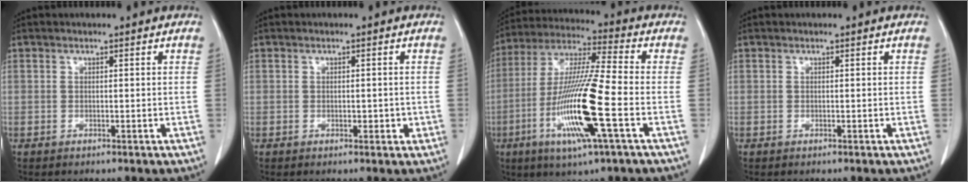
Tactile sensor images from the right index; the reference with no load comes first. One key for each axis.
{"total": 1.7, "fx": -0.3, "fy": 1.0, "fz": 1.4, "tx": -0.016, "ty": 0.002, "tz": 0.000}
{"total": 16.5, "fx": -5.1, "fy": 0.2, "fz": 15.7, "tx": -0.318, "ty": -0.017, "tz": -0.101}
{"total": 0.0}